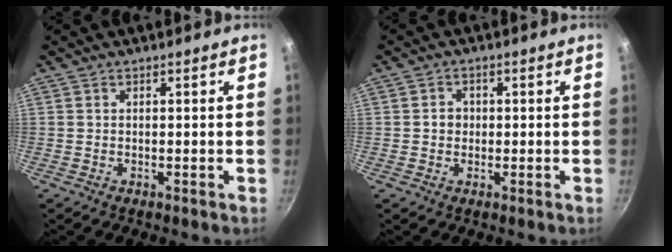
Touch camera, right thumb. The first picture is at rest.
{"total": 2.4, "force": [-0.1, 2.1, 1.0], "torque": [-0.002, 0.007, -0.004]}